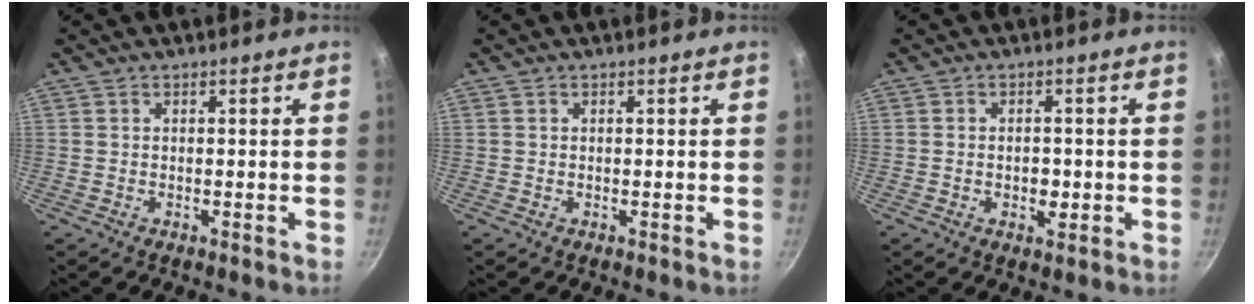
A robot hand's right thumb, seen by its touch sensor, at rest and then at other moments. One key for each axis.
{"total": 0.0}
{"total": 3.1, "fx": -0.7, "fy": 2.0, "fz": 2.2, "tx": -0.028, "ty": 0.001, "tz": -0.011}